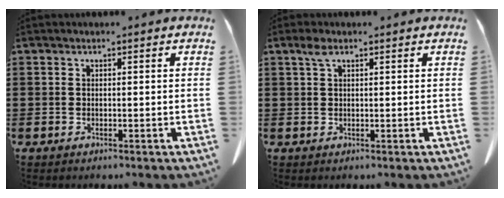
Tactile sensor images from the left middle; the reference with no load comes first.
{"total": 1.9, "force": [1.0, 0.7, 1.5], "torque": [-0.035, 0.003, 0.017]}